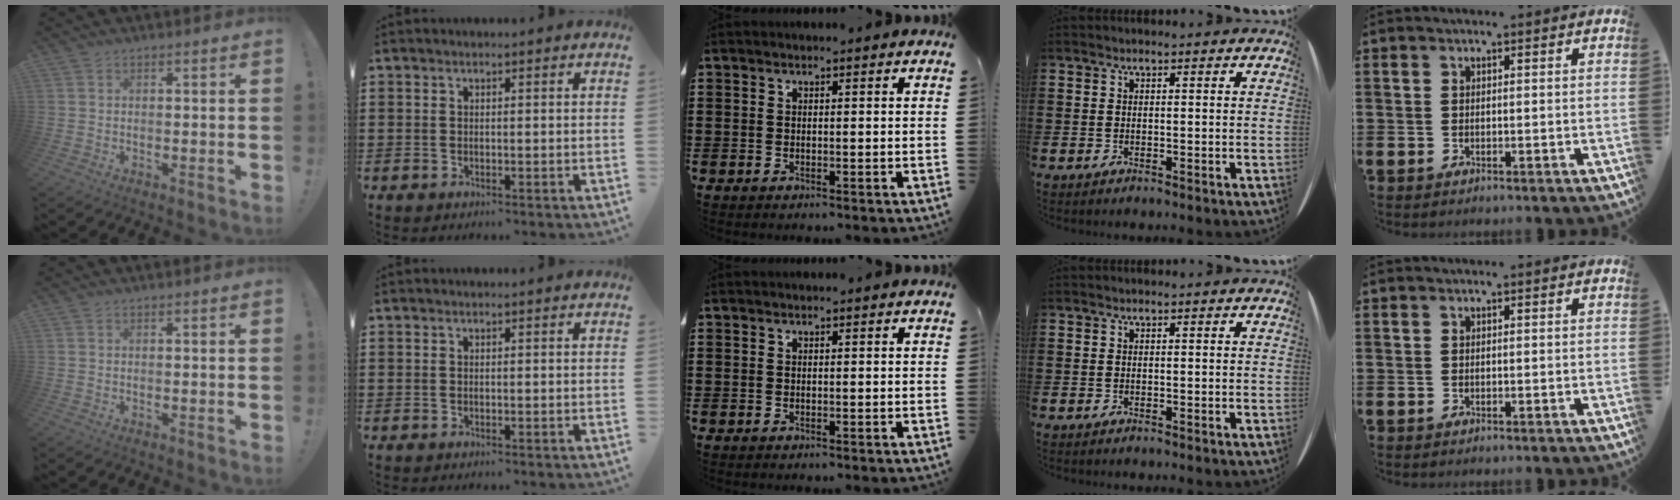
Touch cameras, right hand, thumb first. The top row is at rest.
{}